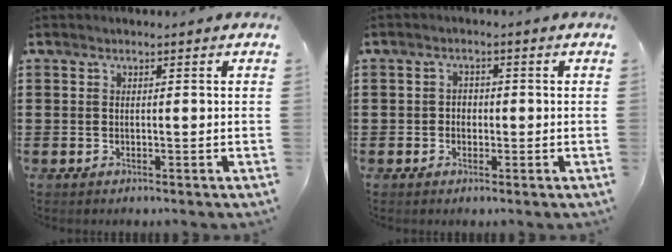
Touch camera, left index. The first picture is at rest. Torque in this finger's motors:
{"motor_torque": [-0.02, 0.12, 0.02, 0.00]}